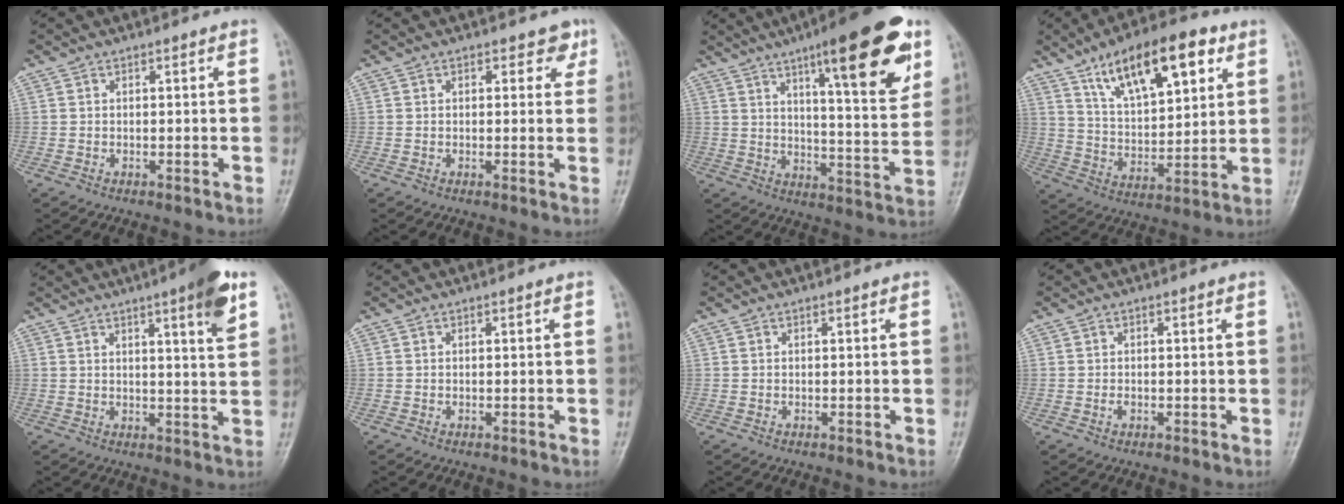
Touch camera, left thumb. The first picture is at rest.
{"total": 2.8, "force": [1.5, 1.9, 1.4], "torque": [0.008, -0.004, 0.013]}
{"total": 20.6, "force": [11.0, 4.7, 16.7], "torque": [-0.206, -0.044, 0.159]}
{"total": 17.9, "force": [9.4, 7.3, 13.3], "torque": [-0.181, -0.029, 0.161]}
{"total": 8.1, "force": [4.4, 0.9, 6.7], "torque": [-0.088, -0.022, 0.058]}
{"total": 0.0}
{"total": 0.0}
{"total": 0.8, "force": [-0.3, 0.5, 0.6], "torque": [-0.010, 0.001, -0.005]}